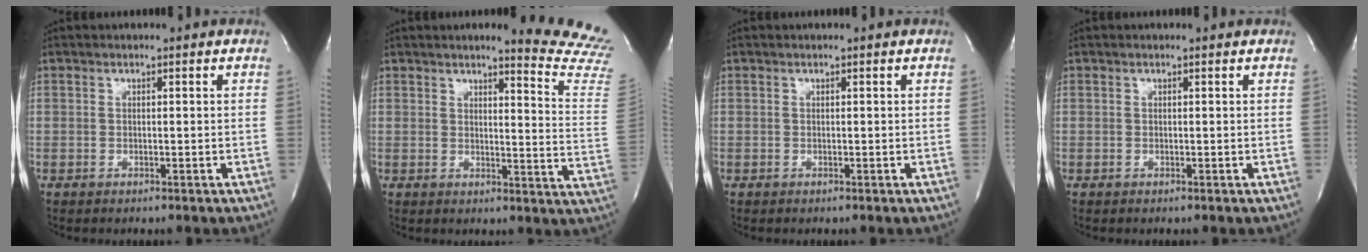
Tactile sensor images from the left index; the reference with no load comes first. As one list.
[{"total": 14.1, "force": [13.4, -0.7, 4.2], "torque": [-0.041, -0.136, 0.123]}, {"total": 0.0}, {"total": 0.0}]